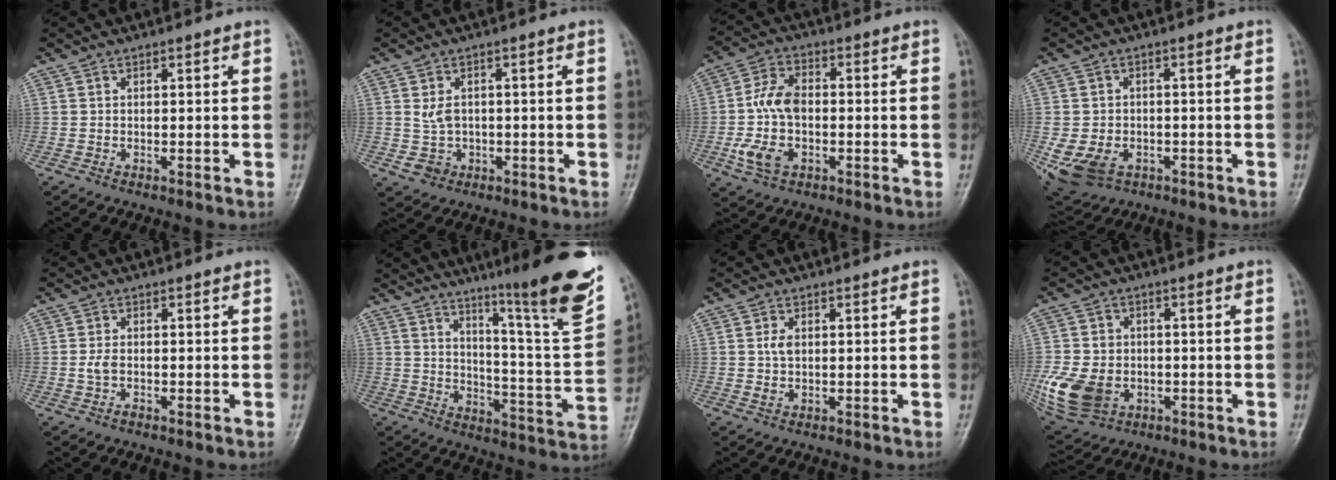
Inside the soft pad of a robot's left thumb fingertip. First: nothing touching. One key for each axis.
{"total": 3.8, "fx": -0.1, "fy": 3.1, "fz": 2.1, "tx": -0.024, "ty": 0.002, "tz": 0.006}
{"total": 10.1, "fx": -1.8, "fy": 6.4, "fz": 7.6, "tx": -0.149, "ty": 0.016, "tz": -0.037}
{"total": 9.8, "fx": -3.4, "fy": 7.3, "fz": 5.6, "tx": -0.117, "ty": 0.006, "tz": -0.046}
{"total": 1.8, "fx": -0.5, "fy": 1.0, "fz": 1.4, "tx": -0.034, "ty": 0.005, "tz": -0.013}
{"total": 22.4, "fx": 14.8, "fy": 1.7, "fz": 16.8, "tx": -0.209, "ty": -0.087, "tz": 0.212}
{"total": 2.2, "fx": 0.3, "fy": 1.4, "fz": 1.6, "tx": -0.030, "ty": -0.001, "tz": 0.007}
{"total": 14.0, "fx": -3.3, "fy": 10.8, "fz": 8.4, "tx": -0.179, "ty": -0.001, "tz": -0.046}